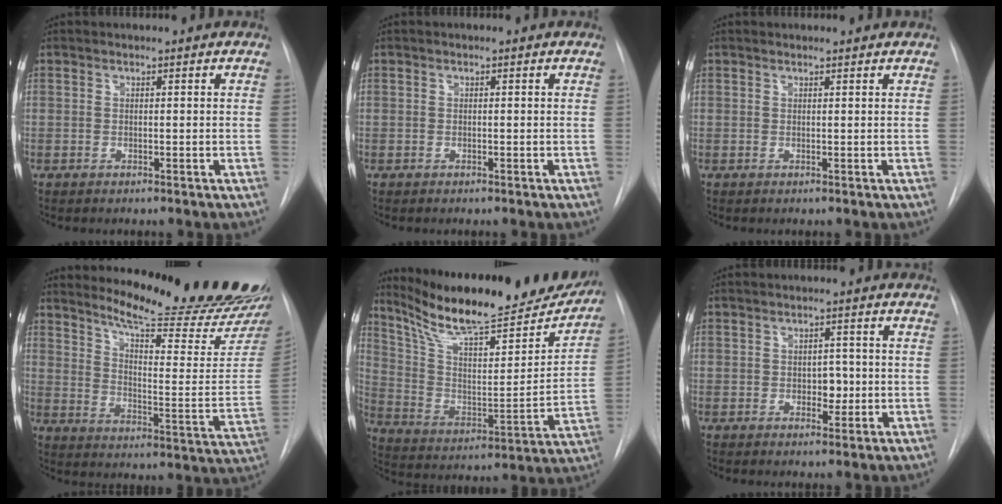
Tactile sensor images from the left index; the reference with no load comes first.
{"total": 0.0}
{"total": 1.8, "force": [1.7, 0.2, 0.0], "torque": [-0.008, 0.009, 0.020]}
{"total": 22.0, "force": [20.1, 0.0, 8.9], "torque": [-0.133, -0.125, 0.261]}
{"total": 24.9, "force": [21.6, 4.4, 11.4], "torque": [-0.192, -0.038, 0.324]}
{"total": 2.6, "force": [-0.7, 1.8, 1.8], "torque": [-0.017, -0.003, -0.009]}